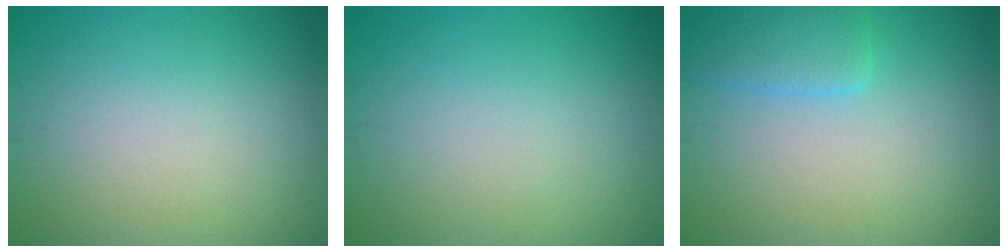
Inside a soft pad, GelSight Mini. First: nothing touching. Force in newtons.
{"total": 0.0}
{"total": 3.0, "press": 3.0, "slide": 0.2}